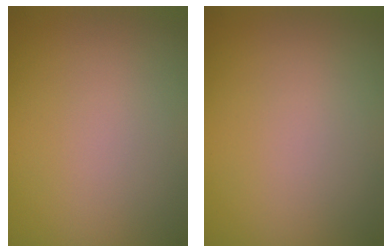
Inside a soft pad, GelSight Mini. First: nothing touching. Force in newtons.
{"total": 0.0}